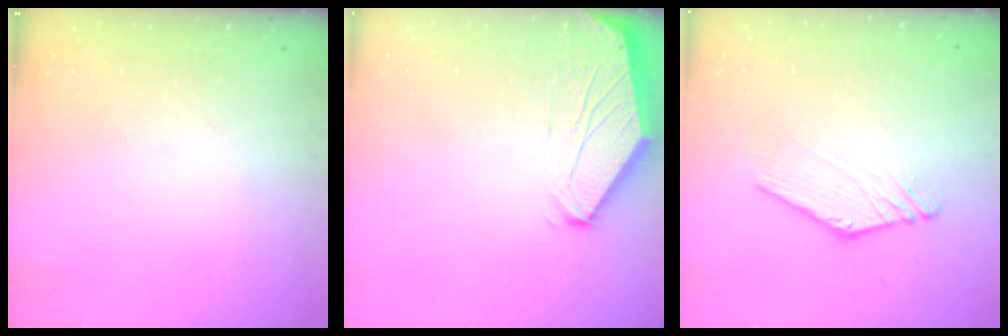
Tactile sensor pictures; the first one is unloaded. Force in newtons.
{"total": 0.0}
{"total": 1.5, "press": 1.5, "slide": 0.2}